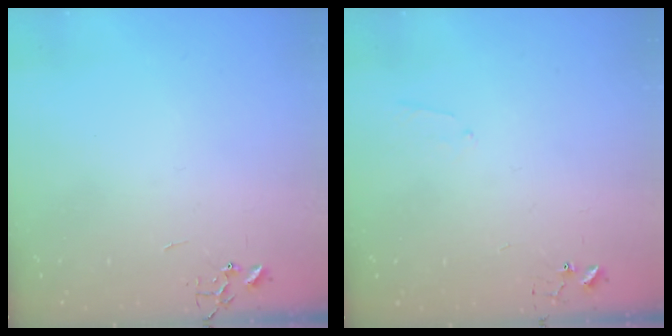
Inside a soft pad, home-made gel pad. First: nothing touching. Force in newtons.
{"total": 5.1, "press": 5.1, "slide": 0.5}